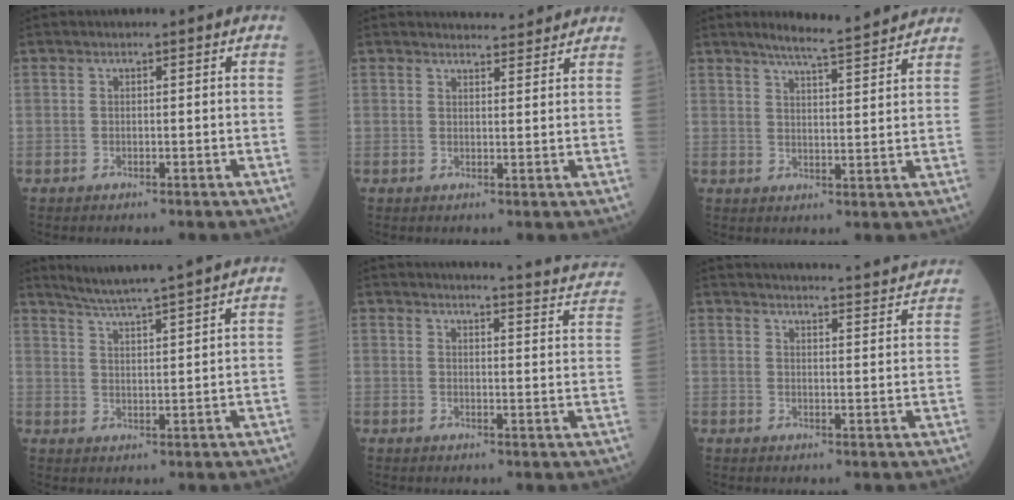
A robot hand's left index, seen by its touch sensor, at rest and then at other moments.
{"total": 5.0, "force": [4.9, 0.7, 0.6], "torque": [-0.011, 0.008, 0.056]}
{"total": 9.9, "force": [9.1, -0.4, 3.8], "torque": [-0.066, 0.007, 0.118]}
{"total": 13.8, "force": [12.4, -1.1, 6.0], "torque": [-0.106, 0.006, 0.173]}
{"total": 16.6, "force": [15.9, 0.7, 4.9], "torque": [-0.054, -0.067, 0.160]}
{"total": 23.3, "force": [22.6, 0.8, 5.5], "torque": [-0.072, -0.038, 0.268]}